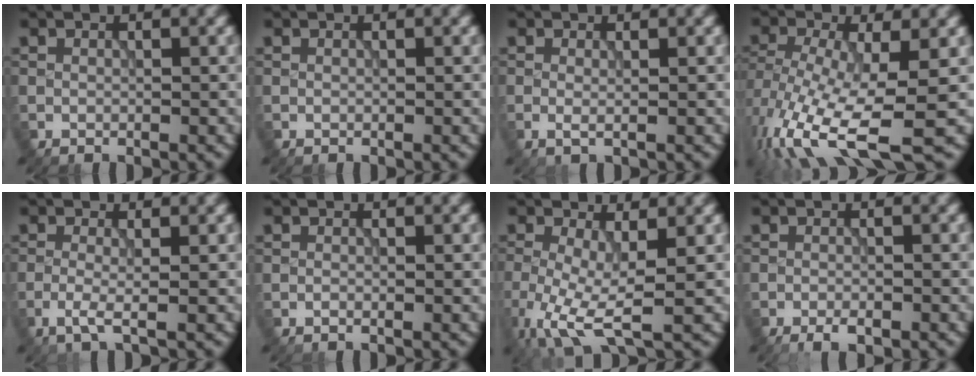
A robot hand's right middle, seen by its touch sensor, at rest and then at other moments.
{"total": 0.0}
{"total": 0.6, "force": [0.1, -0.1, 0.6], "torque": [-0.010, 0.000, -0.001]}
{"total": 10.7, "force": [-4.4, 4.0, 8.9], "torque": [-0.180, -0.014, -0.074]}
{"total": 1.7, "force": [-0.7, 0.1, 1.6], "torque": [-0.033, -0.002, -0.020]}
{"total": 0.0}
{"total": 5.7, "force": [-1.8, 1.8, 5.1], "torque": [-0.122, -0.014, -0.038]}
{"total": 1.8, "force": [-1.4, 0.4, 1.1], "torque": [-0.018, -0.004, -0.025]}